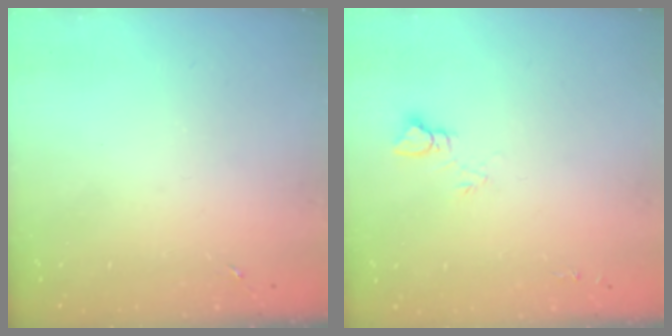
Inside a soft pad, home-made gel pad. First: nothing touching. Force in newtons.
{"total": 6.0, "press": 6.0, "slide": 0.4}